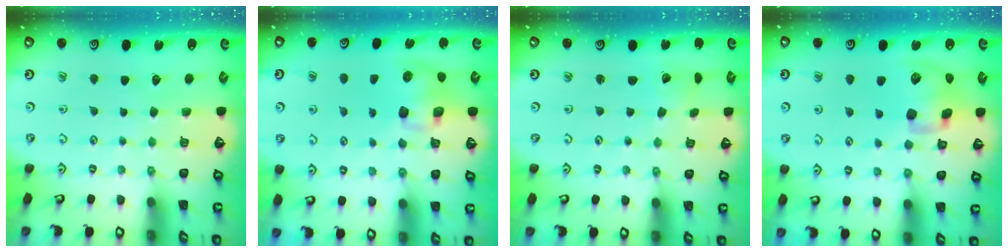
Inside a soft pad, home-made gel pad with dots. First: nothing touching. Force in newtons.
{"total": 8.8, "press": 8.7, "slide": 1.2}
{"total": 2.3, "press": 2.3, "slide": 0.1}
{"total": 14.6, "press": 14.4, "slide": 2.3}